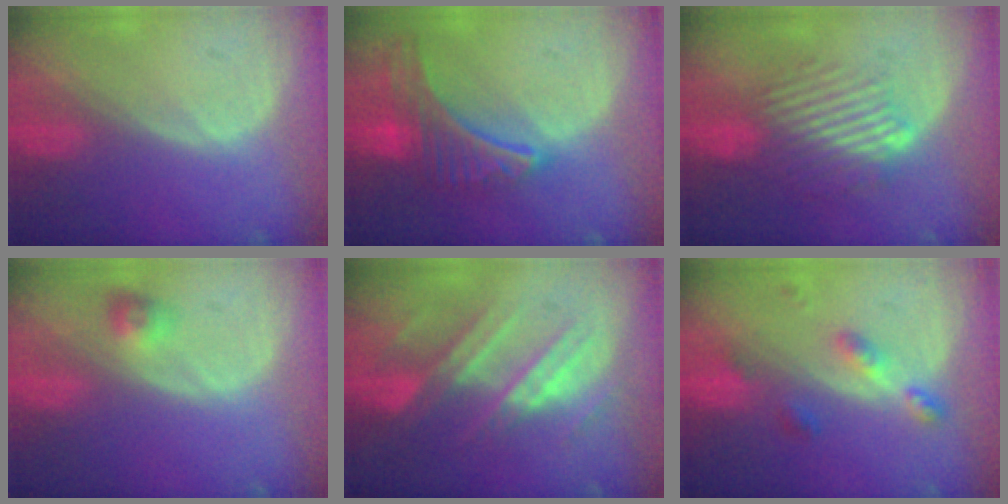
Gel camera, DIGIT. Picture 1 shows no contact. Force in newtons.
{"total": 9.3, "press": 8.2, "slide": 4.4}
{"total": 9.4, "press": 8.0, "slide": 5.1}
{"total": 2.9, "press": 2.6, "slide": 1.2}
{"total": 8.6, "press": 8.1, "slide": 2.7}
{"total": 4.7, "press": 4.2, "slide": 2.0}